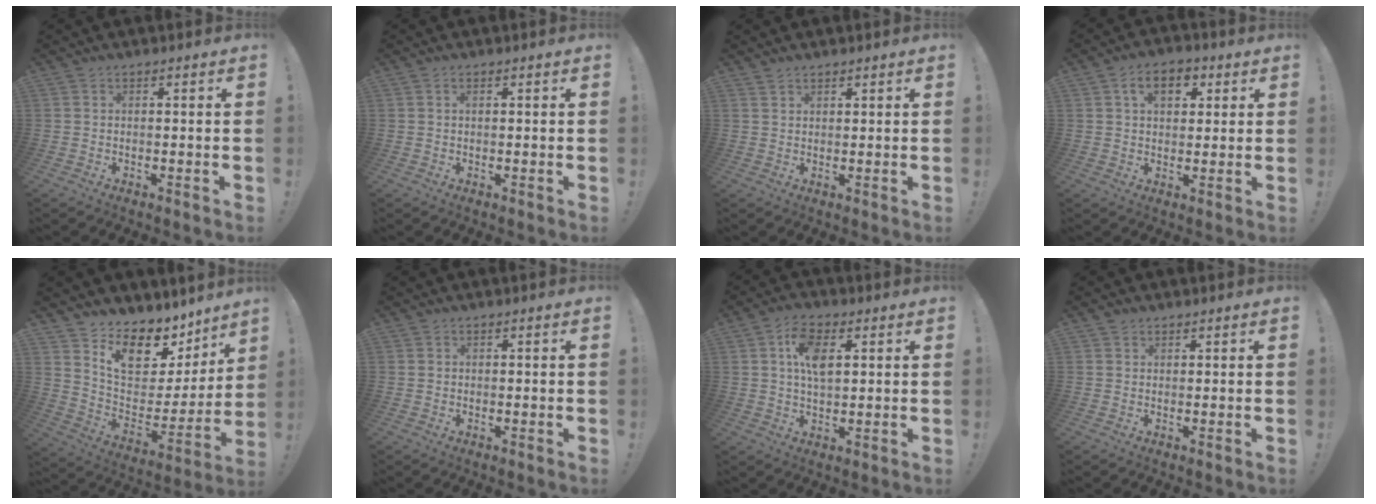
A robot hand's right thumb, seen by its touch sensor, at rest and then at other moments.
{"total": 0.8, "force": [0.3, 0.4, 0.6], "torque": [-0.006, -0.002, 0.004]}
{"total": 1.6, "force": [1.5, 0.5, 0.4], "torque": [-0.008, -0.006, 0.028]}
{"total": 8.1, "force": [3.1, 5.2, 5.4], "torque": [-0.082, 0.009, 0.054]}
{"total": 13.6, "force": [10.0, 7.2, 5.7], "torque": [-0.101, -0.084, 0.181]}
{"total": 0.7, "force": [0.0, 0.6, -0.3], "torque": [-0.001, 0.005, 0.002]}
{"total": 8.9, "force": [2.6, 4.9, 7.1], "torque": [-0.115, 0.002, 0.046]}
{"total": 1.1, "force": [0.8, 0.6, 0.3], "torque": [-0.006, 0.000, 0.015]}